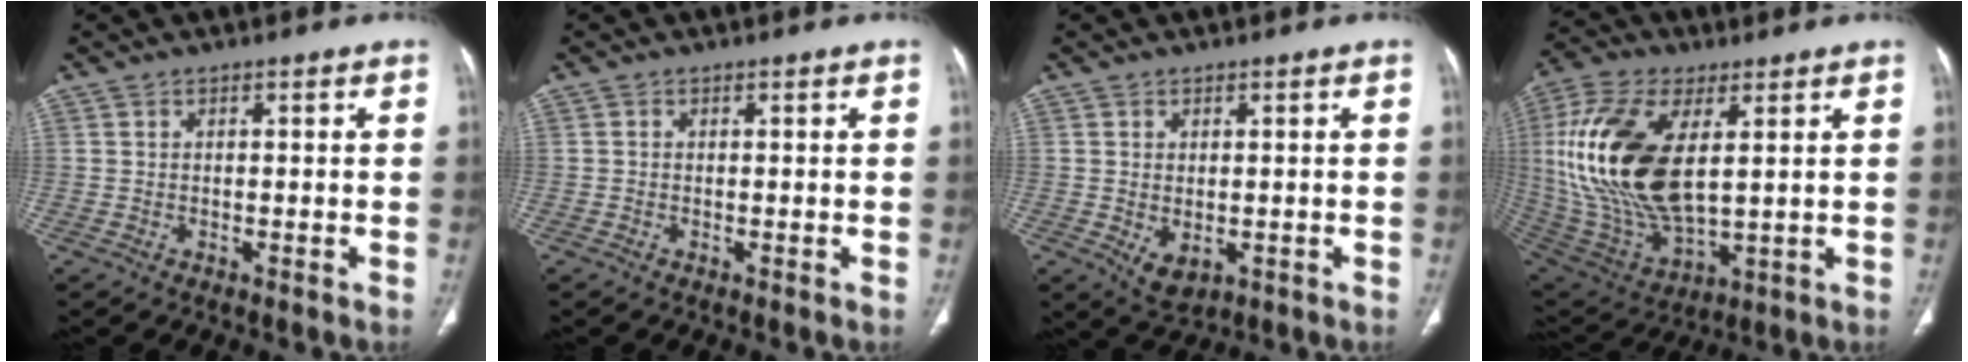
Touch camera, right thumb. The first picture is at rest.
{"total": 0.0}
{"total": 4.3, "force": [-0.8, 2.8, 3.2], "torque": [-0.049, -0.008, 0.002]}
{"total": 23.7, "force": [4.3, 11.8, 20.1], "torque": [-0.424, -0.022, 0.086]}